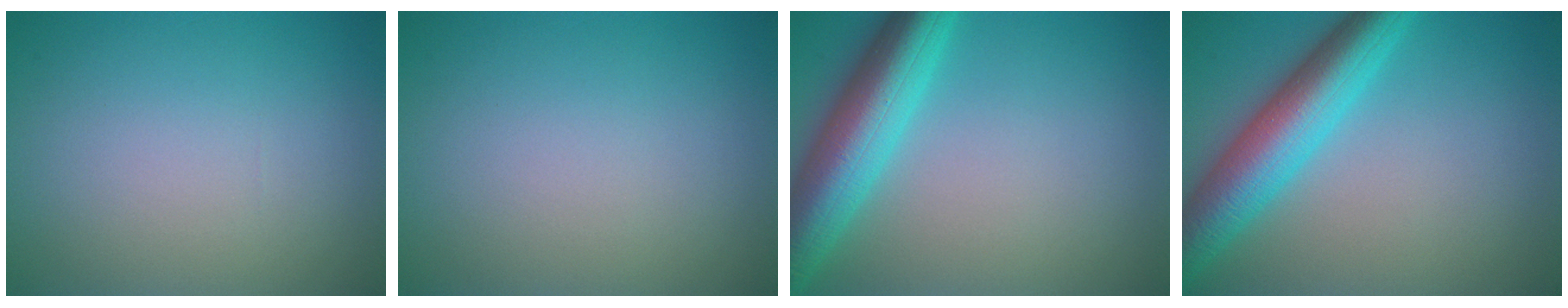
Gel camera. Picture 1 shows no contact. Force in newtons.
{"total": 0.0}
{"total": 8.0, "press": 8.0, "slide": 0.4}
{"total": 7.5, "press": 7.5, "slide": 0.3}